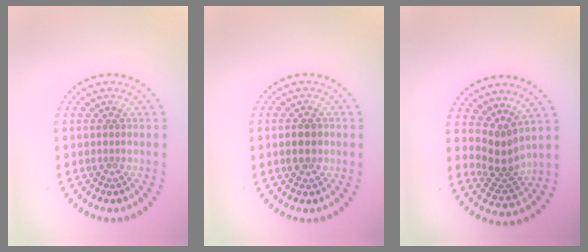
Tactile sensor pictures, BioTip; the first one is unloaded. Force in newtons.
{"total": 2.0, "press": 1.9, "slide": 0.2}
{"total": 2.9, "press": 2.2, "slide": 2.0}